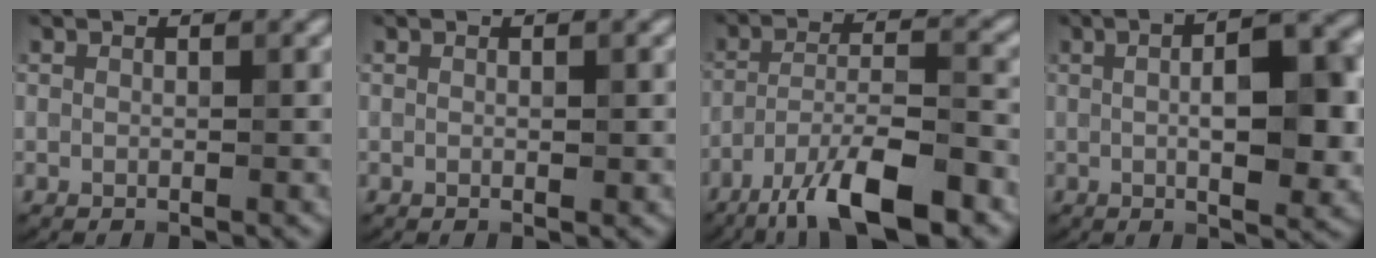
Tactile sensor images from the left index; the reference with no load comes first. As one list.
[{"total": 0.6, "force": [0.0, 0.1, 0.6], "torque": [-0.009, -0.001, 0.000]}, {"total": 9.4, "force": [-6.4, 2.3, 6.5], "torque": [-0.108, 0.004, -0.116]}, {"total": 8.4, "force": [0.5, 2.4, 8.1], "torque": [-0.111, 0.006, 0.004]}]